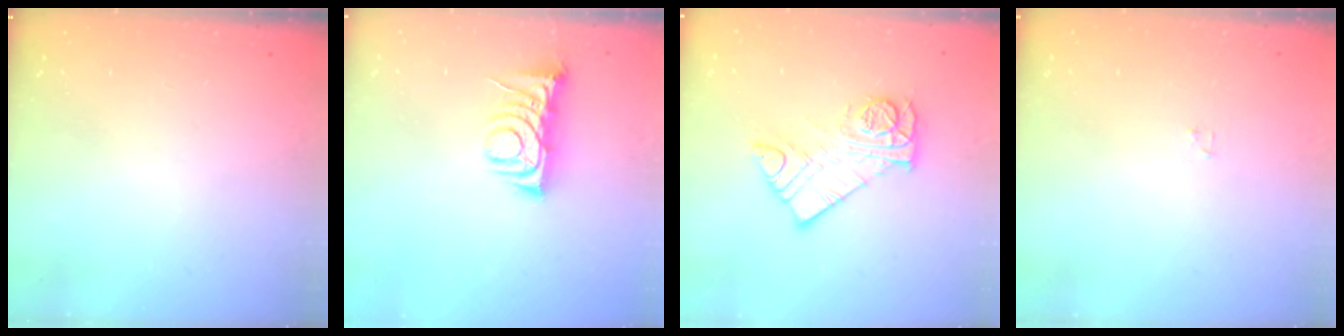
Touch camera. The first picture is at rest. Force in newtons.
{"total": 7.1, "press": 7.0, "slide": 1.0}
{"total": 11.4, "press": 11.4, "slide": 1.0}
{"total": 1.2, "press": 1.2, "slide": 0.2}